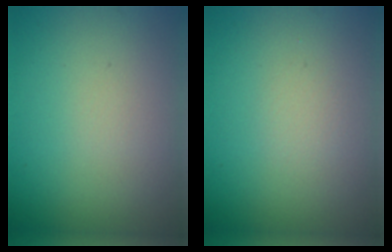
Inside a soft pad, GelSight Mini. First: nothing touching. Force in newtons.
{"total": 0.7, "press": 0.7, "slide": 0.1}